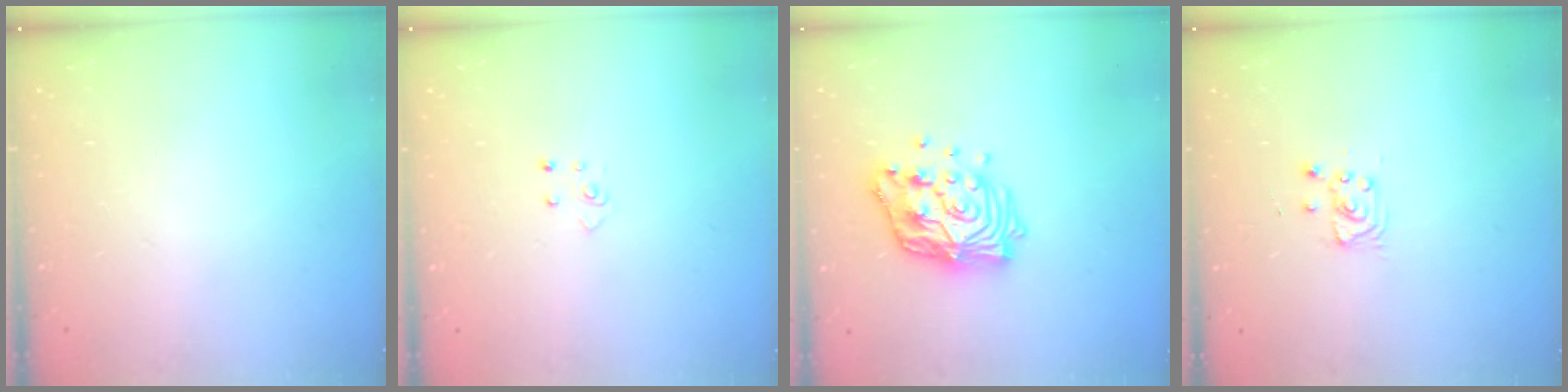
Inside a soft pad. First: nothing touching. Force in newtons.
{"total": 2.6, "press": 2.6, "slide": 0.3}
{"total": 16.1, "press": 16.0, "slide": 1.3}
{"total": 3.6, "press": 3.6, "slide": 0.4}